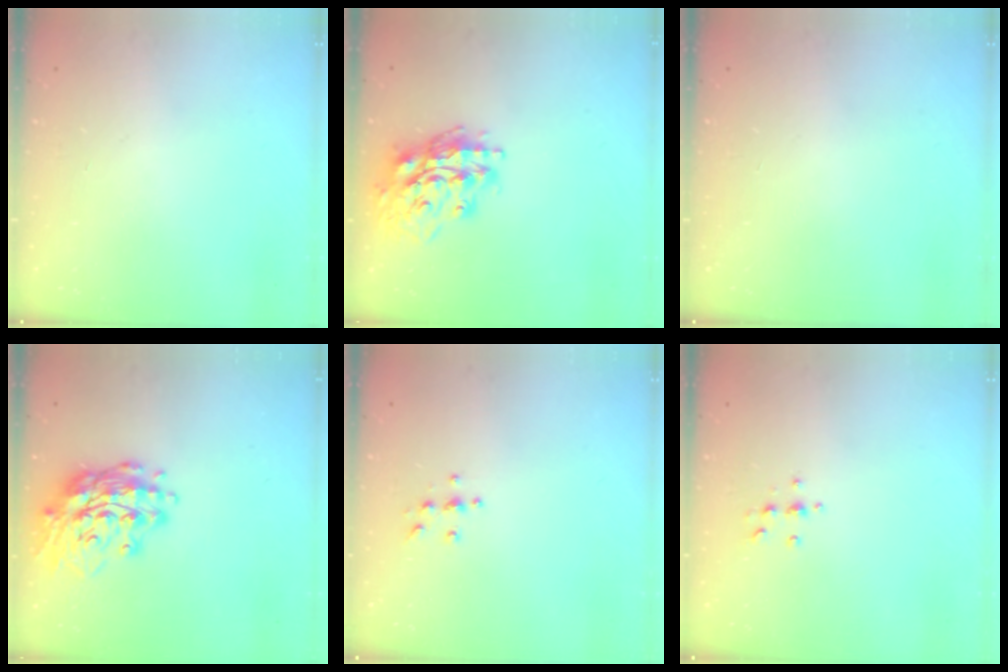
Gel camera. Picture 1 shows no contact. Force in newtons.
{"total": 17.4, "press": 17.1, "slide": 2.7}
{"total": 0.0}
{"total": 16.9, "press": 16.6, "slide": 3.1}
{"total": 4.6, "press": 4.6, "slide": 0.5}
{"total": 5.4, "press": 5.1, "slide": 1.7}